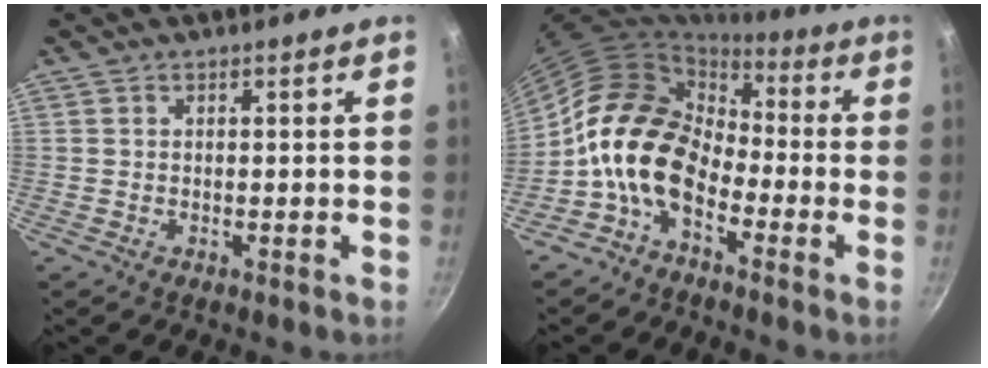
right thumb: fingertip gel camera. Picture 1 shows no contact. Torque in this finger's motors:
{"motor_torque": [0.06, 0.97, 1.39, -1.38, 0.51]}